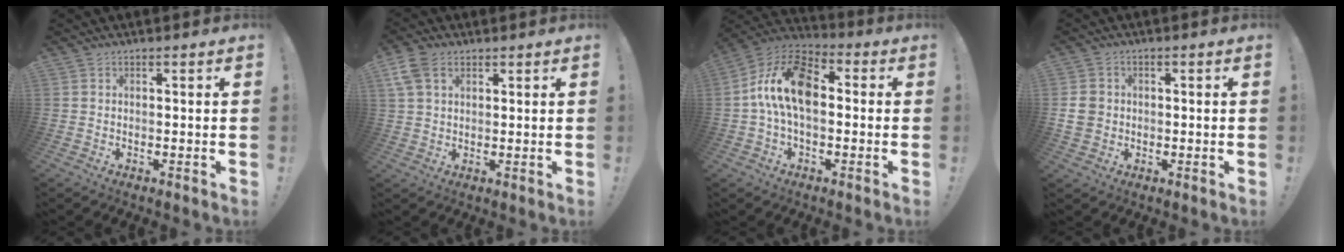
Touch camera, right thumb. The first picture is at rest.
{"total": 7.2, "force": [3.6, 4.7, 4.1], "torque": [-0.086, -0.002, 0.072]}
{"total": 15.6, "force": [0.9, 9.2, 12.5], "torque": [-0.234, 0.012, 0.016]}
{"total": 5.8, "force": [0.3, 5.2, 2.7], "torque": [-0.043, 0.002, 0.006]}